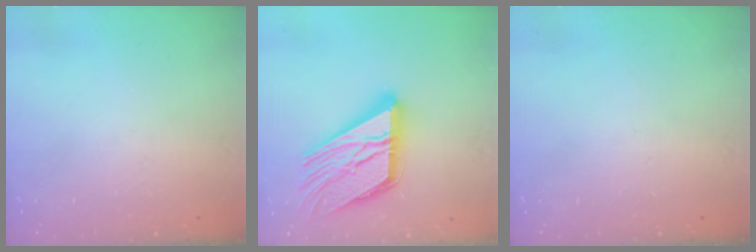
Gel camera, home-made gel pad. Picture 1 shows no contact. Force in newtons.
{"total": 22.9, "press": 22.8, "slide": 2.3}
{"total": 0.0}